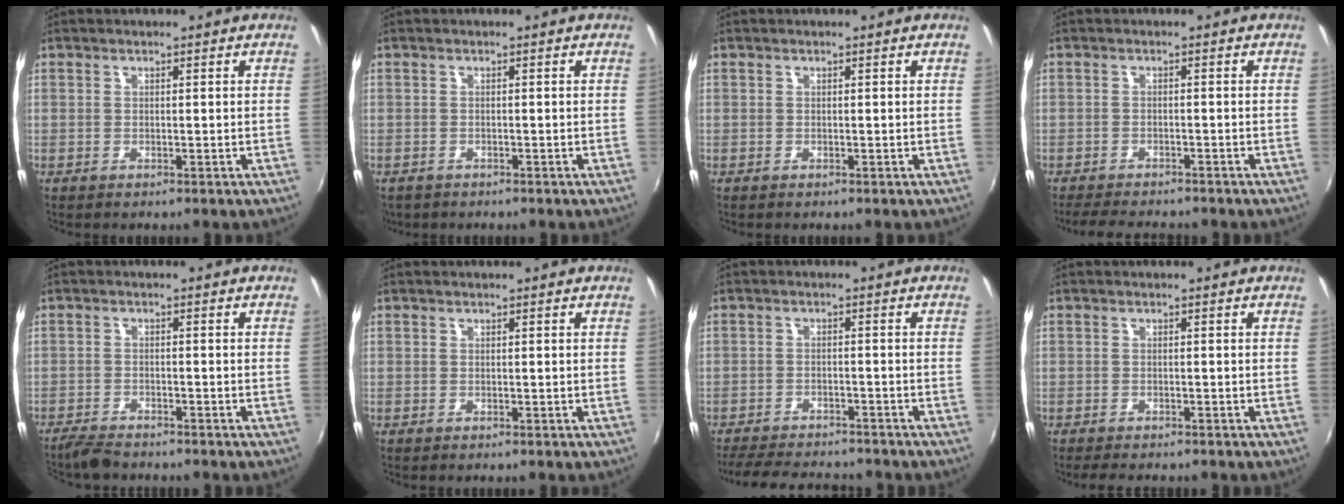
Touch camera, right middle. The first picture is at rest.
{"total": 2.6, "force": [-1.8, 1.7, 0.9], "torque": [-0.021, -0.010, -0.027]}
{"total": 0.0}
{"total": 7.0, "force": [-6.3, 1.5, 2.5], "torque": [-0.068, -0.012, -0.099]}
{"total": 4.2, "force": [-3.9, 0.8, 1.2], "torque": [-0.041, -0.015, -0.076]}
{"total": 0.0}
{"total": 11.8, "force": [-10.6, 3.1, 4.3], "torque": [-0.108, -0.009, -0.161]}
{"total": 3.6, "force": [-3.1, 1.0, 1.5], "torque": [-0.037, -0.015, -0.052]}